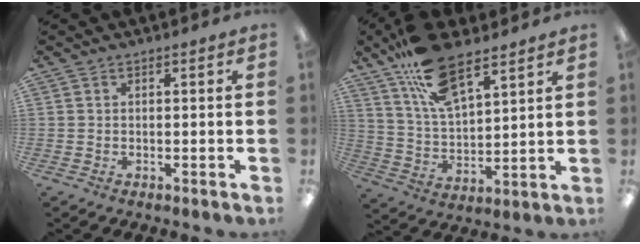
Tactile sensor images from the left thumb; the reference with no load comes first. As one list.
[{"total": 16.0, "force": [11.0, 6.4, 9.6], "torque": [-0.186, -0.041, 0.198]}]